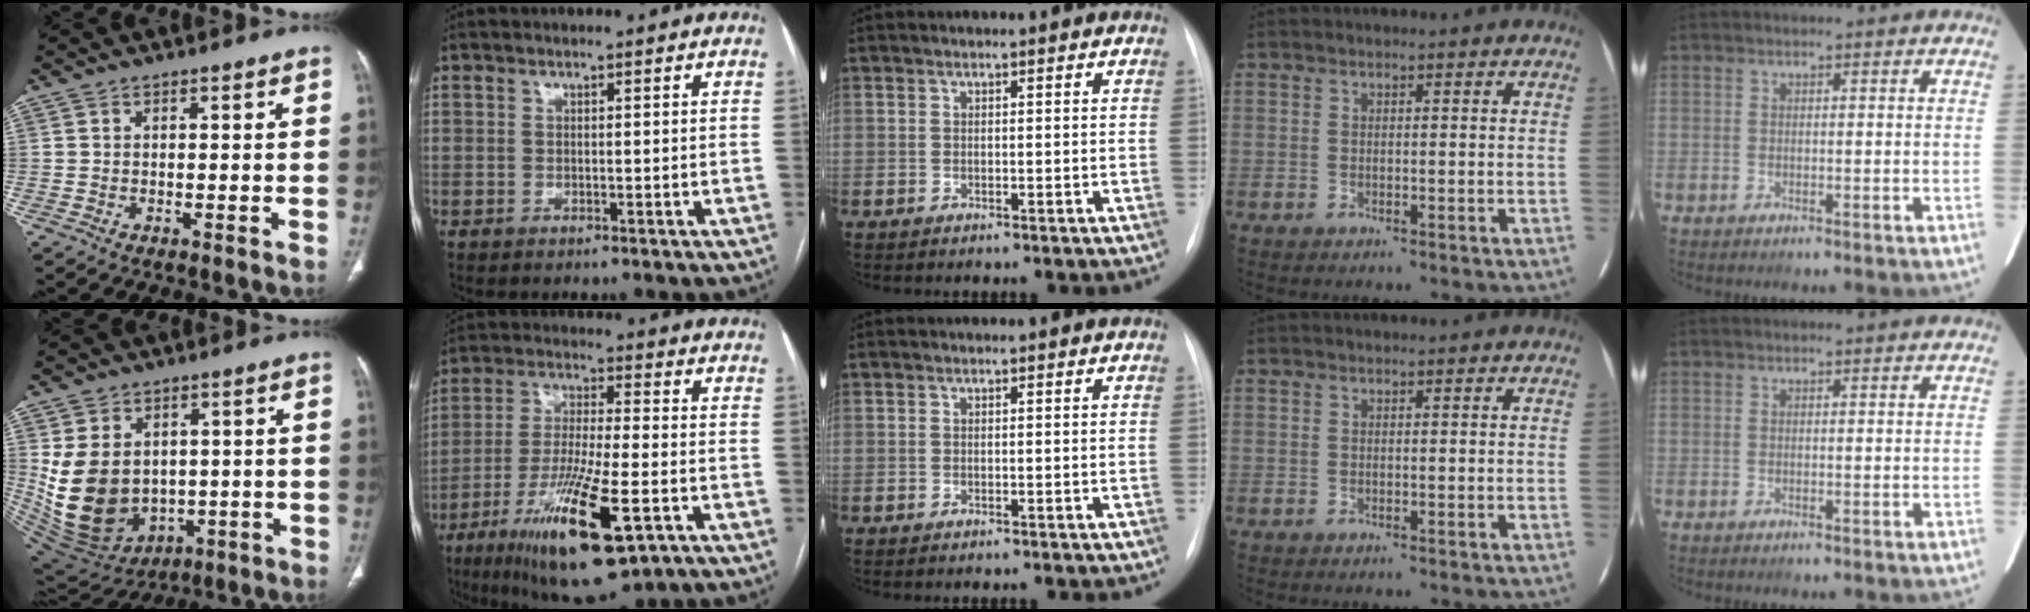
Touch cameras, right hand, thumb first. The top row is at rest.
{"thumb": {"total": 16.2, "force": [0.4, 12.5, 10.4], "torque": [-0.176, -0.009, 0.049]}, "index": {"total": 18.3, "force": [-8.4, 3.4, 15.8], "torque": [-0.300, -0.034, -0.136]}}